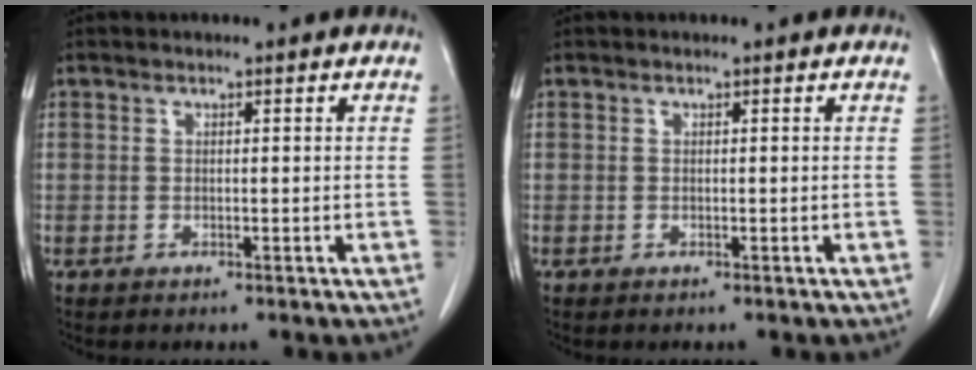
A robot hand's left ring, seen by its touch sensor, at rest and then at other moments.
{"total": 0.0}